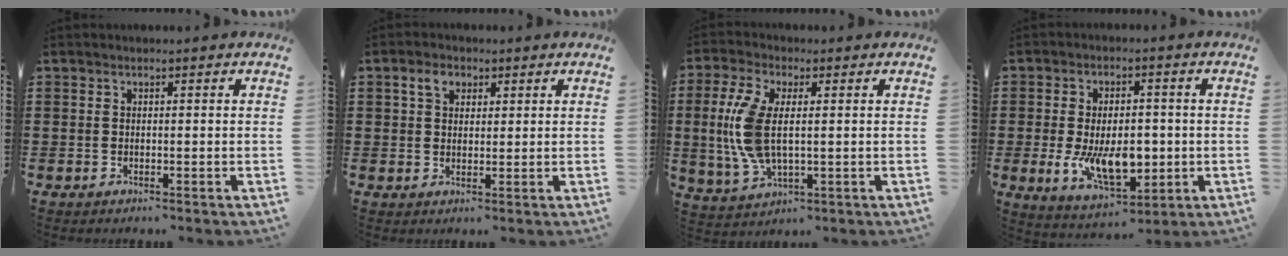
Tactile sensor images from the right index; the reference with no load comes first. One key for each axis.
{"total": 3.0, "fx": 1.3, "fy": 2.1, "fz": 1.6, "tx": -0.041, "ty": 0.010, "tz": 0.022}
{"total": 9.4, "fx": 0.6, "fy": 4.3, "fz": 8.3, "tx": -0.206, "ty": -0.006, "tz": 0.002}
{"total": 10.3, "fx": -1.7, "fy": 5.8, "fz": 8.3, "tx": -0.142, "ty": -0.005, "tz": -0.029}